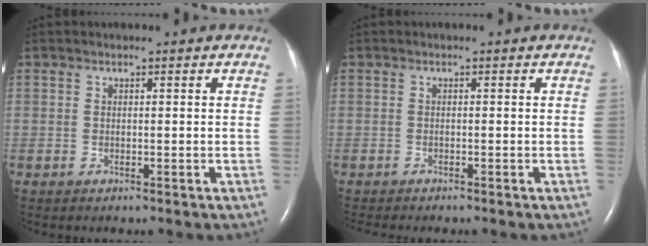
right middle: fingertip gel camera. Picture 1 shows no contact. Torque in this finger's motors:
{"motor_torque": [0.39, -0.36, 0.03, 0.03]}